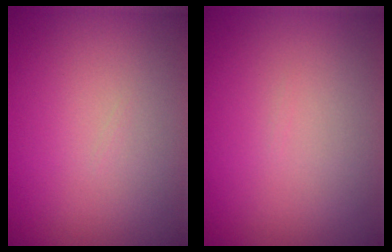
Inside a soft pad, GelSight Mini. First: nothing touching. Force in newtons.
{"total": 0.0}